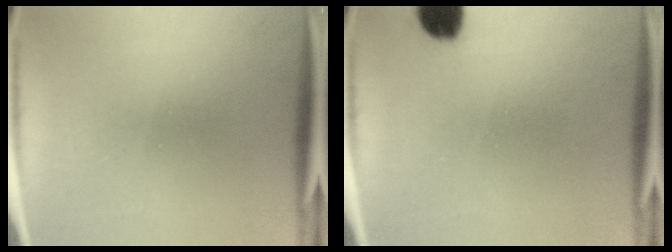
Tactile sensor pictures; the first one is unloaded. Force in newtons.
{"total": 6.0}